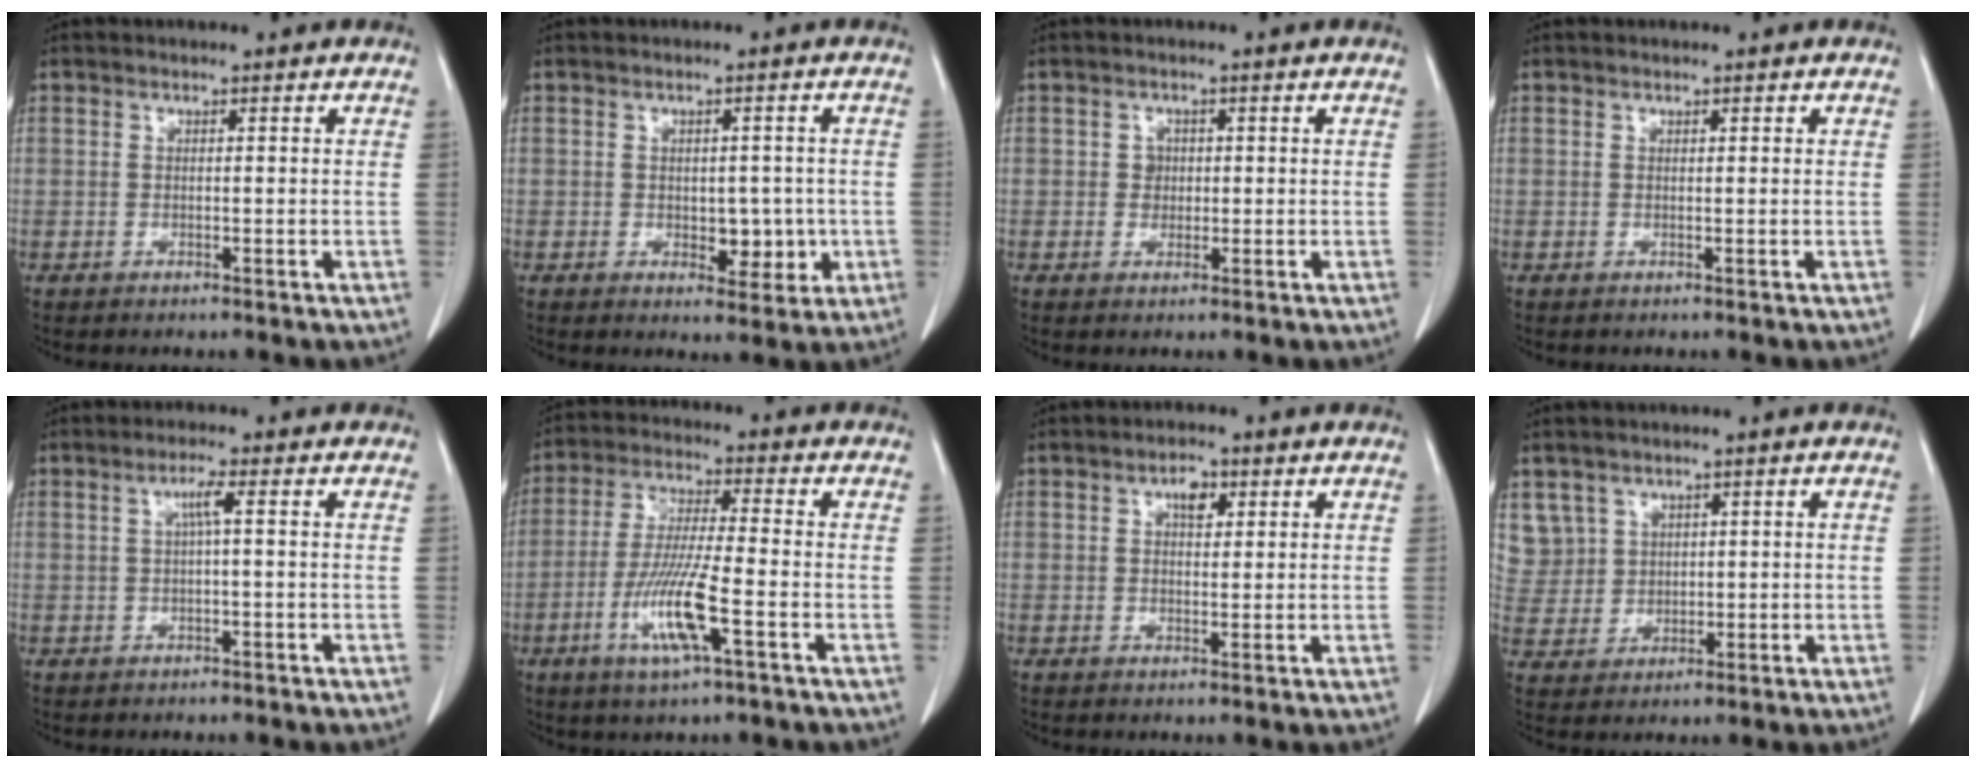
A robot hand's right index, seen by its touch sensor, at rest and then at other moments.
{"total": 4.6, "force": [-0.7, 2.8, 3.5], "torque": [-0.035, 0.001, -0.002]}
{"total": 1.7, "force": [0.1, 1.6, 0.5], "torque": [-0.005, 0.003, 0.001]}
{"total": 0.0}
{"total": 2.2, "force": [0.4, -0.3, 2.1], "torque": [-0.042, 0.003, 0.007]}
{"total": 10.3, "force": [-3.9, 0.4, 9.5], "torque": [-0.191, -0.015, -0.077]}
{"total": 2.7, "force": [1.2, 1.4, 2.0], "torque": [-0.032, 0.004, 0.019]}
{"total": 6.3, "force": [3.2, 5.4, -0.3], "torque": [0.008, 0.011, 0.076]}